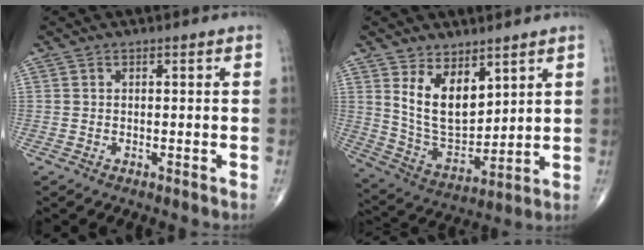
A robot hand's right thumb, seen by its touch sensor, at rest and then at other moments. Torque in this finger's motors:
{"motor_torque": [-0.06, 0.42, 0.11, 0.13, 0.12]}